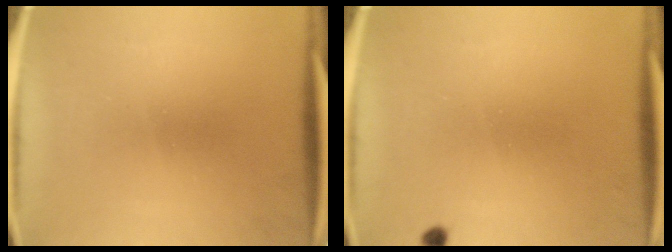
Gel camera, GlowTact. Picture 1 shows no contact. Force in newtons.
{"total": 0.8}